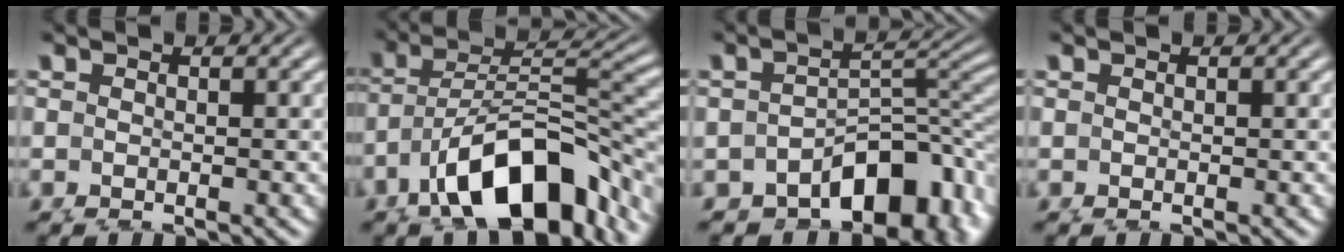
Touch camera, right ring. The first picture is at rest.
{"total": 8.6, "force": [-2.8, 5.0, 6.5], "torque": [-0.113, -0.033, -0.018]}
{"total": 6.4, "force": [-3.4, 3.5, 4.1], "torque": [-0.034, -0.014, -0.041]}
{"total": 0.0}